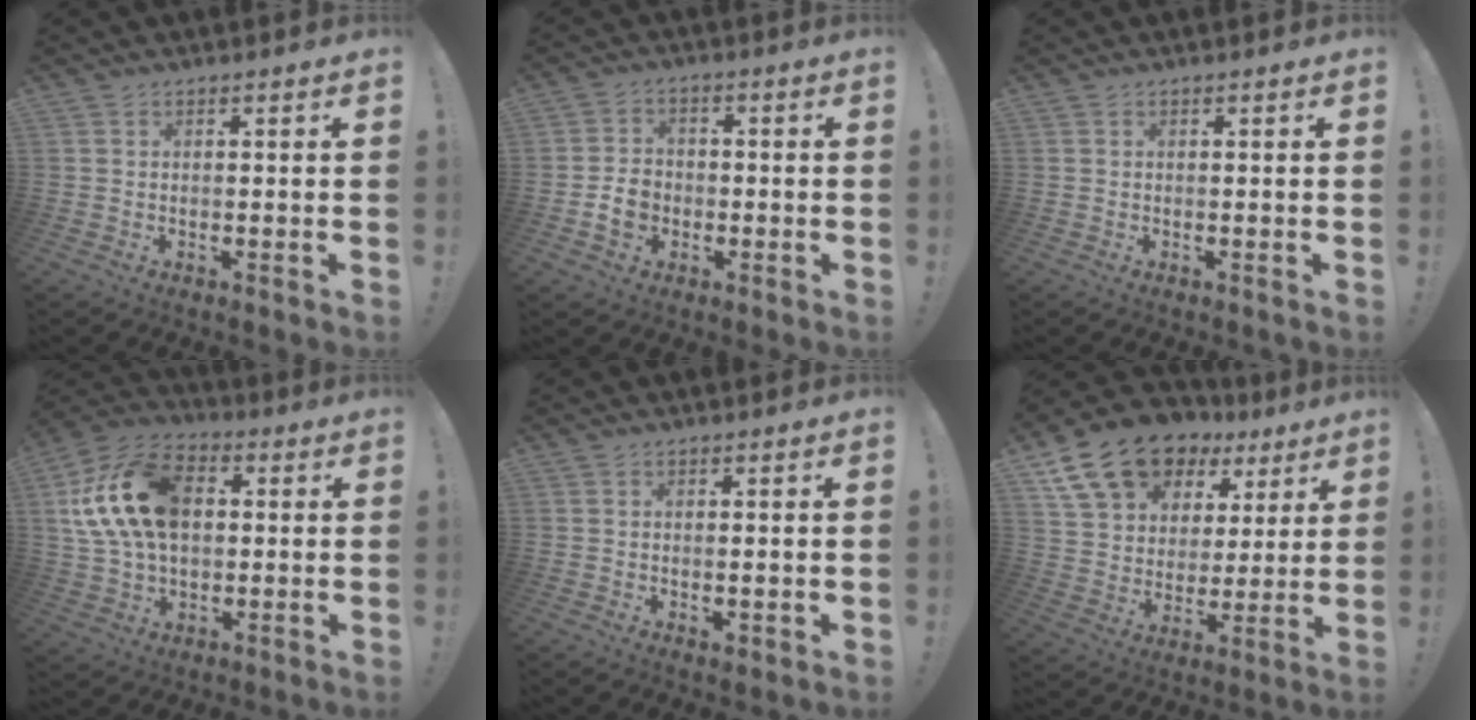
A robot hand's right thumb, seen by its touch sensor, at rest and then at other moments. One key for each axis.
{"total": 6.7, "fx": -2.1, "fy": 5.5, "fz": 3.3, "tx": -0.054, "ty": 0.015, "tz": -0.037}
{"total": 0.0}
{"total": 20.2, "fx": 3.9, "fy": 13.7, "fz": 14.3, "tx": -0.248, "ty": 0.001, "tz": 0.072}
{"total": 1.2, "fx": 0.1, "fy": 0.4, "fz": 1.1, "tx": -0.014, "ty": -0.001, "tz": 0.002}
{"total": 17.5, "fx": 10.9, "fy": 11.1, "fz": 7.9, "tx": -0.131, "ty": -0.060, "tz": 0.206}